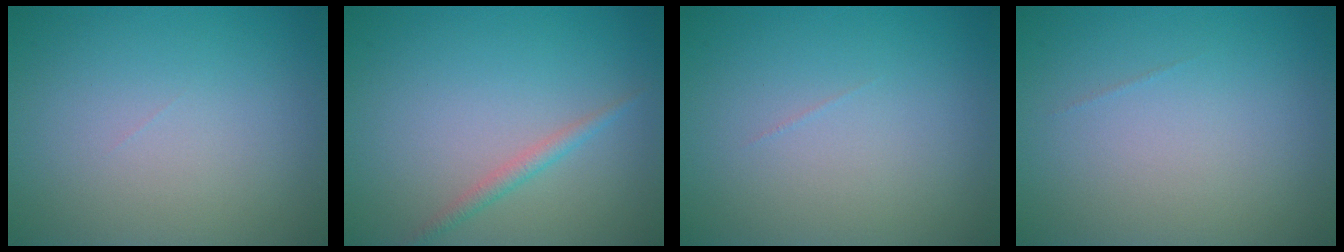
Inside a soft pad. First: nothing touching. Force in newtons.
{"total": 1.3, "press": 1.3, "slide": 0.0}
{"total": 0.0}
{"total": 0.0}